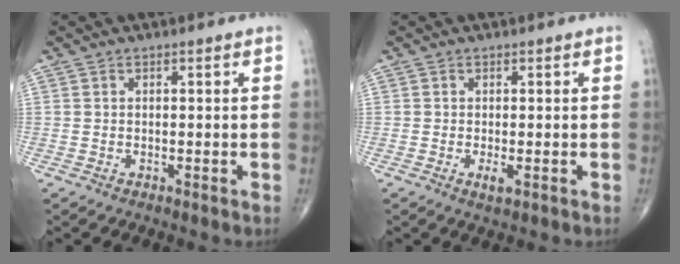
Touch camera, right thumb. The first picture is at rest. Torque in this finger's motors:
{"motor_torque": [0.01, 0.23, -0.09, -0.05, 0.01]}